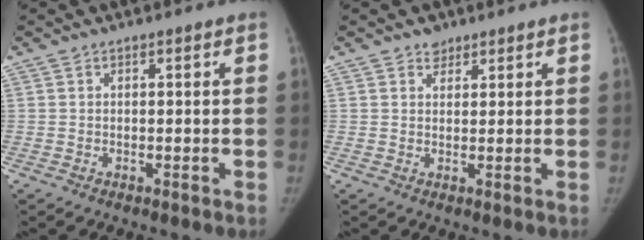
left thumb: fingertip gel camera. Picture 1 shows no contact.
{"total": 2.2, "force": [1.7, 1.4, 0.4], "torque": [0.008, -0.010, 0.023]}